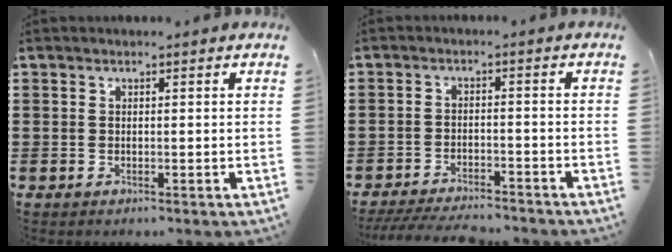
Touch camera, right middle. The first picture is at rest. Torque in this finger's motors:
{"motor_torque": [0.55, -0.55, 0.12, 0.11]}